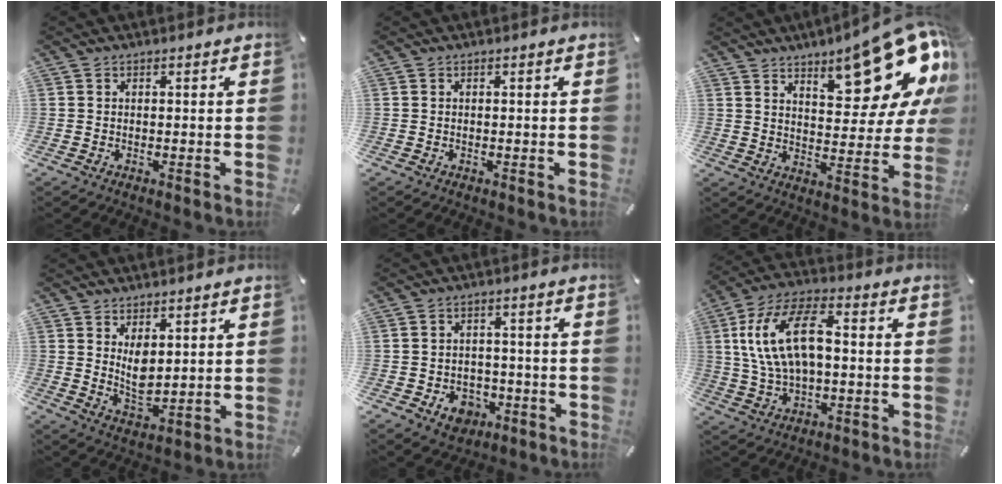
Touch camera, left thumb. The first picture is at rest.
{"total": 0.0}
{"total": 20.0, "force": [13.9, 6.9, 12.7], "torque": [-0.158, -0.103, 0.227]}
{"total": 6.2, "force": [2.3, 3.6, 4.5], "torque": [-0.089, -0.017, 0.039]}
{"total": 6.7, "force": [-2.8, 5.4, 2.6], "torque": [-0.031, 0.018, -0.049]}
{"total": 15.2, "force": [2.2, 8.6, 12.3], "torque": [-0.256, 0.016, 0.041]}